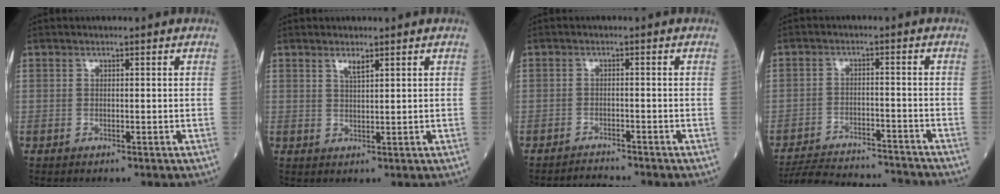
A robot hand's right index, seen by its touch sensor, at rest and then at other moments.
{"total": 1.7, "force": [1.2, 0.2, 1.2], "torque": [-0.025, -0.002, 0.025]}
{"total": 2.3, "force": [-2.1, -0.8, -0.5], "torque": [0.005, -0.017, -0.032]}
{"total": 14.1, "force": [-13.7, 1.5, 2.9], "torque": [-0.058, 0.003, -0.196]}